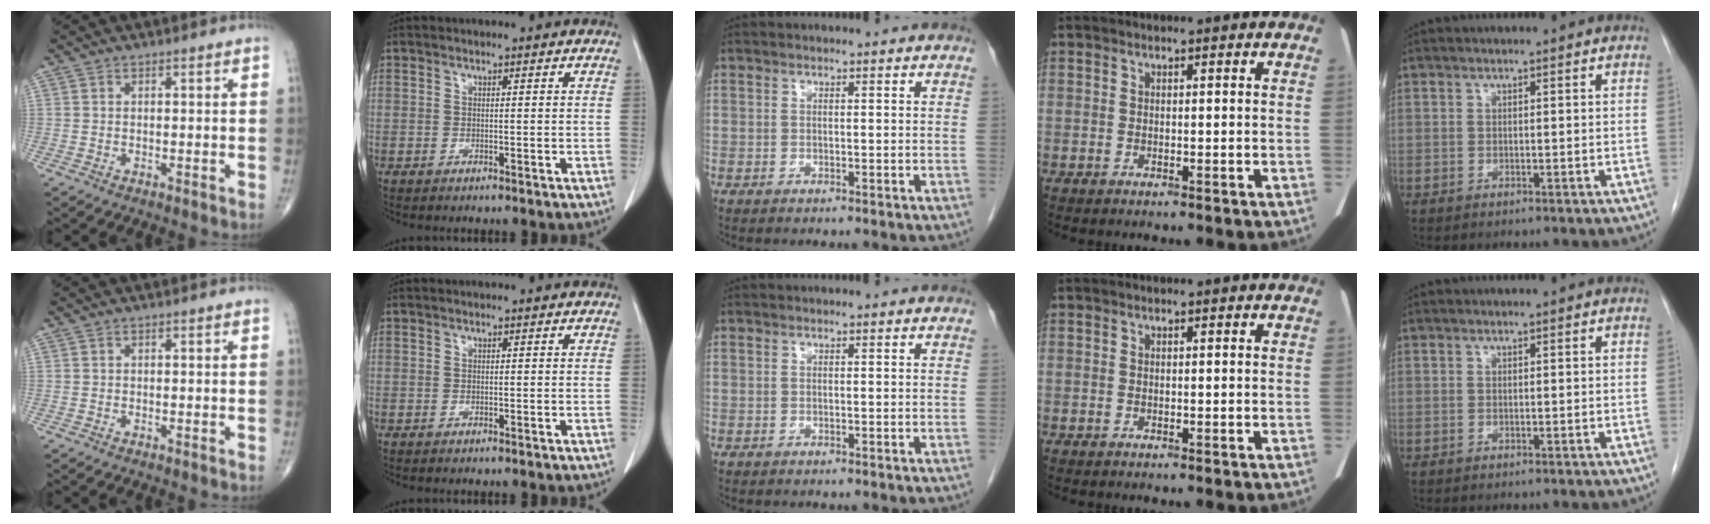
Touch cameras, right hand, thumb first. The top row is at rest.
{}